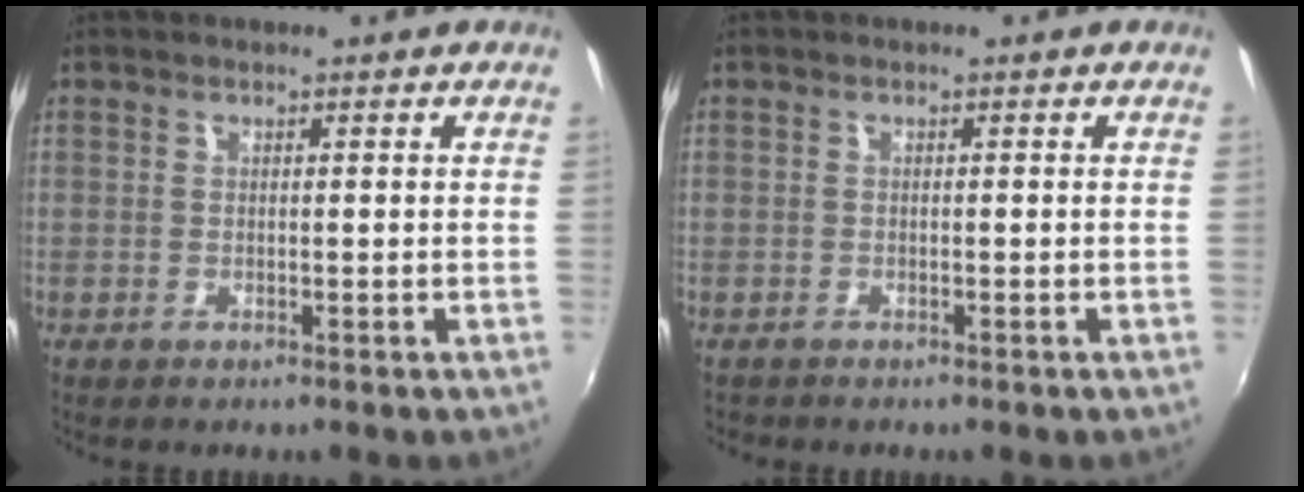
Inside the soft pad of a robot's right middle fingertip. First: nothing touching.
{"total": 0.7, "force": [-0.6, 0.3, 0.1], "torque": [-0.003, -0.002, -0.011]}